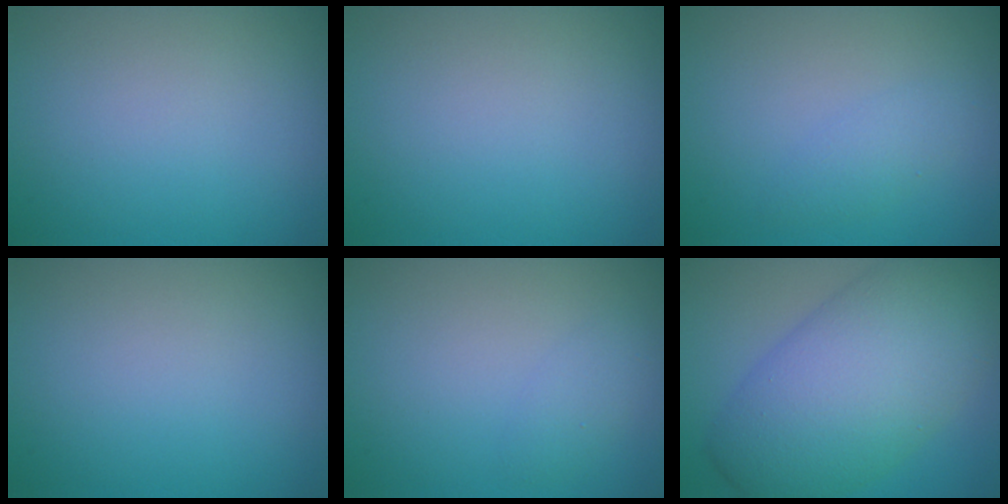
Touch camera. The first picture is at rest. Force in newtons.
{"total": 0.0}
{"total": 1.4, "press": 1.4, "slide": 0.0}
{"total": 0.0}
{"total": 1.2, "press": 1.2, "slide": 0.1}
{"total": 11.4, "press": 11.4, "slide": 0.3}